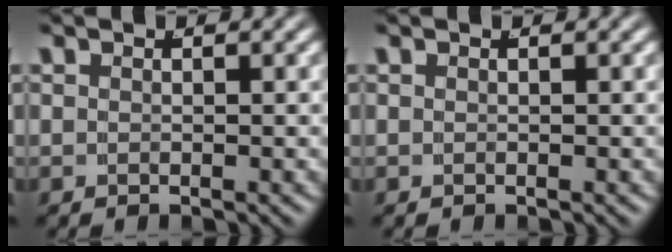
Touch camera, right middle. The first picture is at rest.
{"total": 0.0}